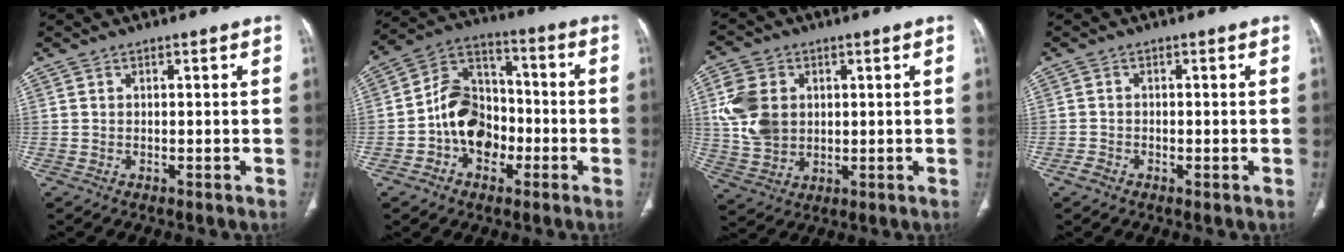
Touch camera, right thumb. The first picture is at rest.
{"total": 12.9, "force": [-3.3, 9.9, 7.6], "torque": [-0.096, 0.047, -0.067]}
{"total": 11.0, "force": [2.0, 8.5, 6.7], "torque": [-0.122, -0.004, 0.044]}
{"total": 1.6, "force": [-0.9, 1.0, 1.0], "torque": [-0.016, 0.002, -0.019]}